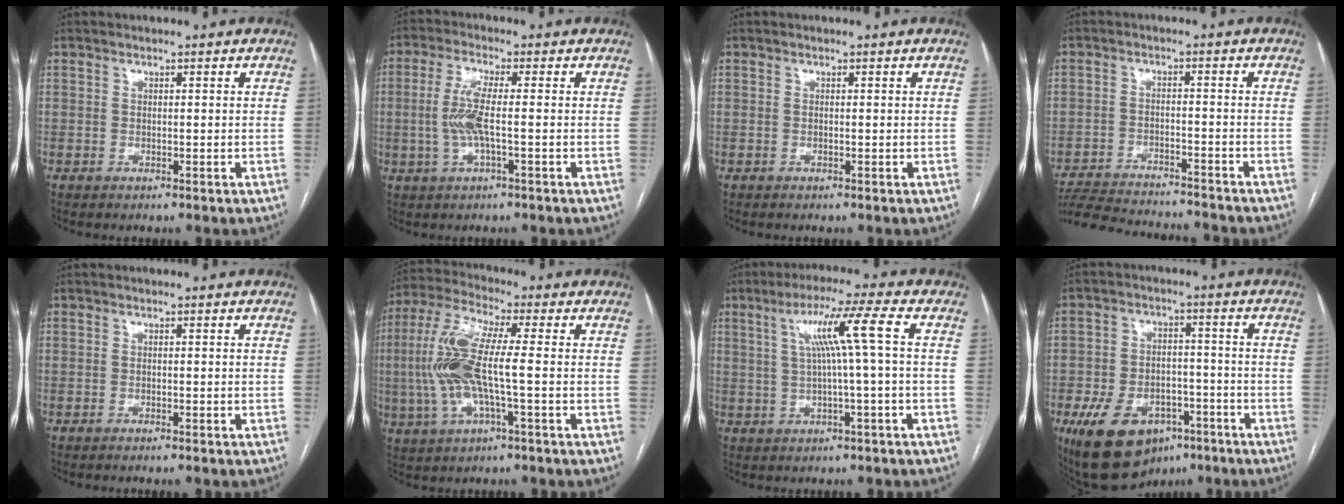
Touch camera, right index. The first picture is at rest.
{"total": 6.0, "force": [-0.8, 0.7, 5.9], "torque": [-0.133, 0.000, -0.018]}
{"total": 0.0}
{"total": 16.6, "force": [-15.6, 2.3, 5.3], "torque": [-0.114, -0.012, -0.227]}
{"total": 2.2, "force": [-2.0, 0.2, 0.9], "torque": [-0.013, -0.003, -0.023]}
{"total": 12.0, "force": [-1.1, 1.9, 11.8], "torque": [-0.264, 0.012, -0.025]}
{"total": 7.8, "force": [1.3, -1.5, 7.6], "torque": [-0.135, 0.019, 0.030]}
{"total": 14.5, "force": [-8.6, 8.3, 8.2], "torque": [-0.143, 0.011, -0.133]}